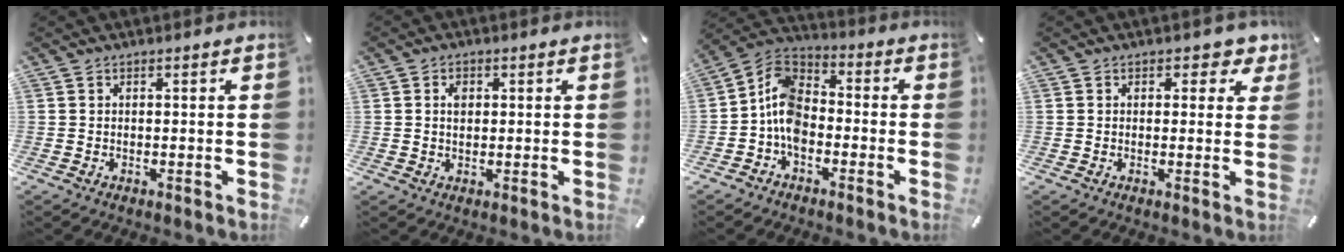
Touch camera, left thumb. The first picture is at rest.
{"total": 2.5, "force": [0.5, 1.8, 1.7], "torque": [-0.021, 0.002, 0.003]}
{"total": 9.6, "force": [-3.9, 6.3, 6.0], "torque": [-0.142, 0.007, -0.080]}
{"total": 3.5, "force": [1.7, 2.3, 2.0], "torque": [-0.014, -0.002, 0.023]}